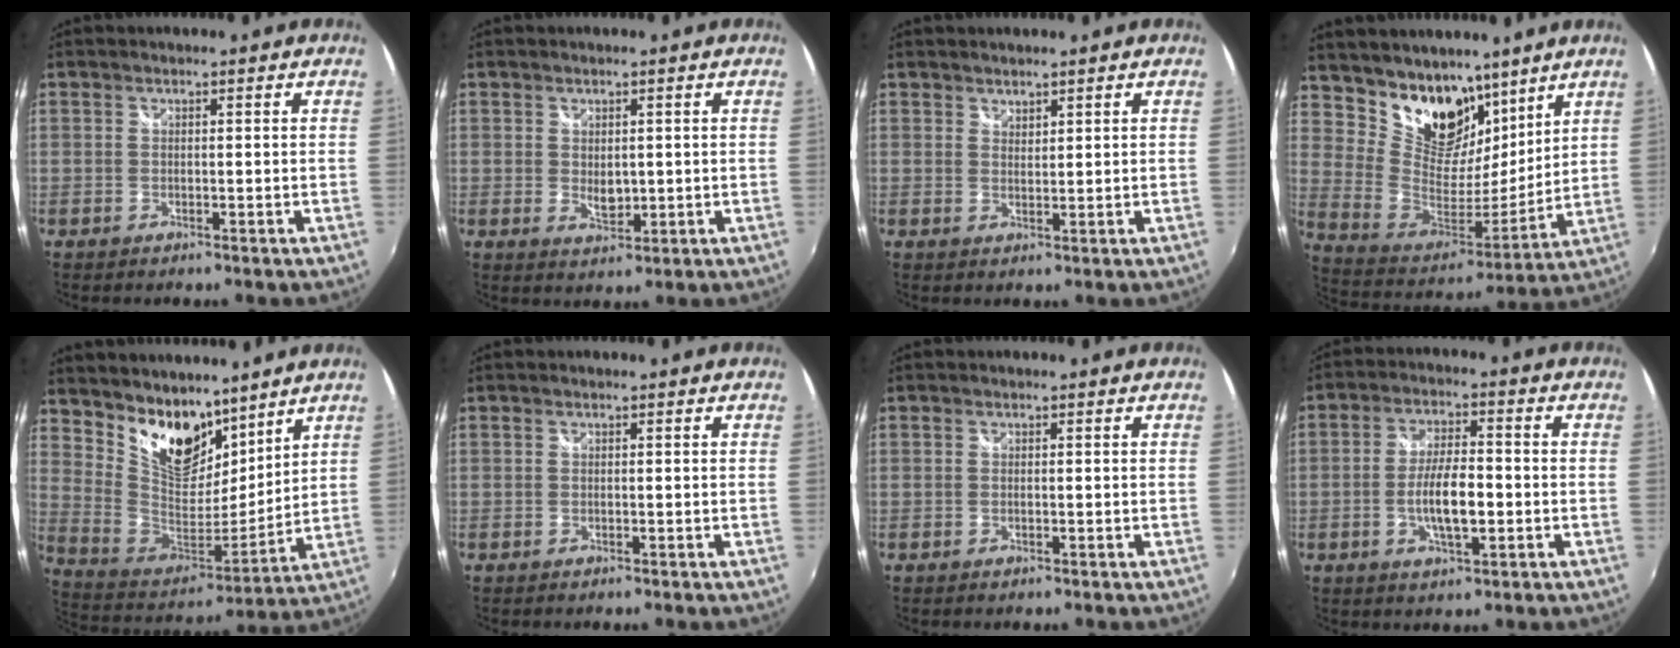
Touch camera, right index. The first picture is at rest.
{"total": 3.0, "force": [0.3, 2.1, 2.2], "torque": [-0.033, -0.005, 0.007]}
{"total": 1.5, "force": [1.4, 0.6, 0.2], "torque": [0.001, 0.001, 0.024]}
{"total": 17.4, "force": [11.8, 10.5, 7.3], "torque": [-0.160, 0.000, 0.220]}
{"total": 16.1, "force": [11.3, 8.4, 7.8], "torque": [-0.157, 0.004, 0.216]}
{"total": 0.0}
{"total": 0.0}
{"total": 8.0, "force": [-1.9, 2.5, 7.4], "torque": [-0.141, -0.002, -0.031]}